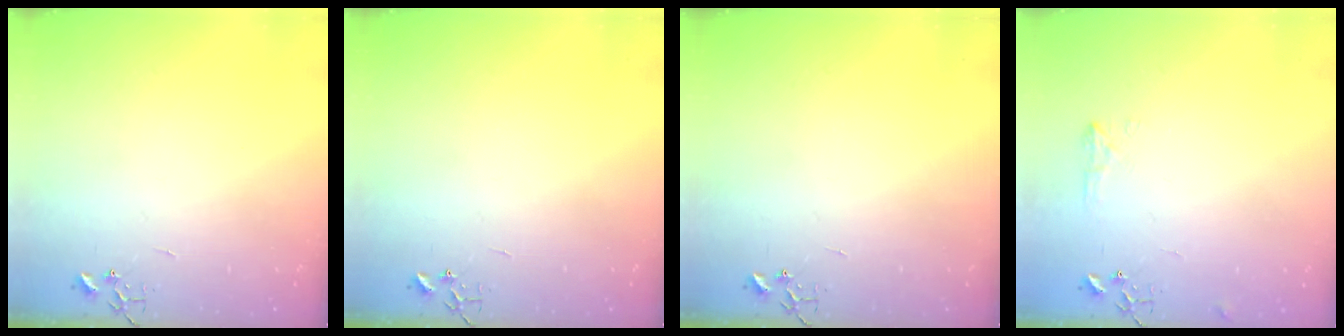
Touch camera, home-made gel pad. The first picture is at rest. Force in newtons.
{"total": 0.0}
{"total": 0.0}
{"total": 6.4, "press": 6.3, "slide": 0.8}